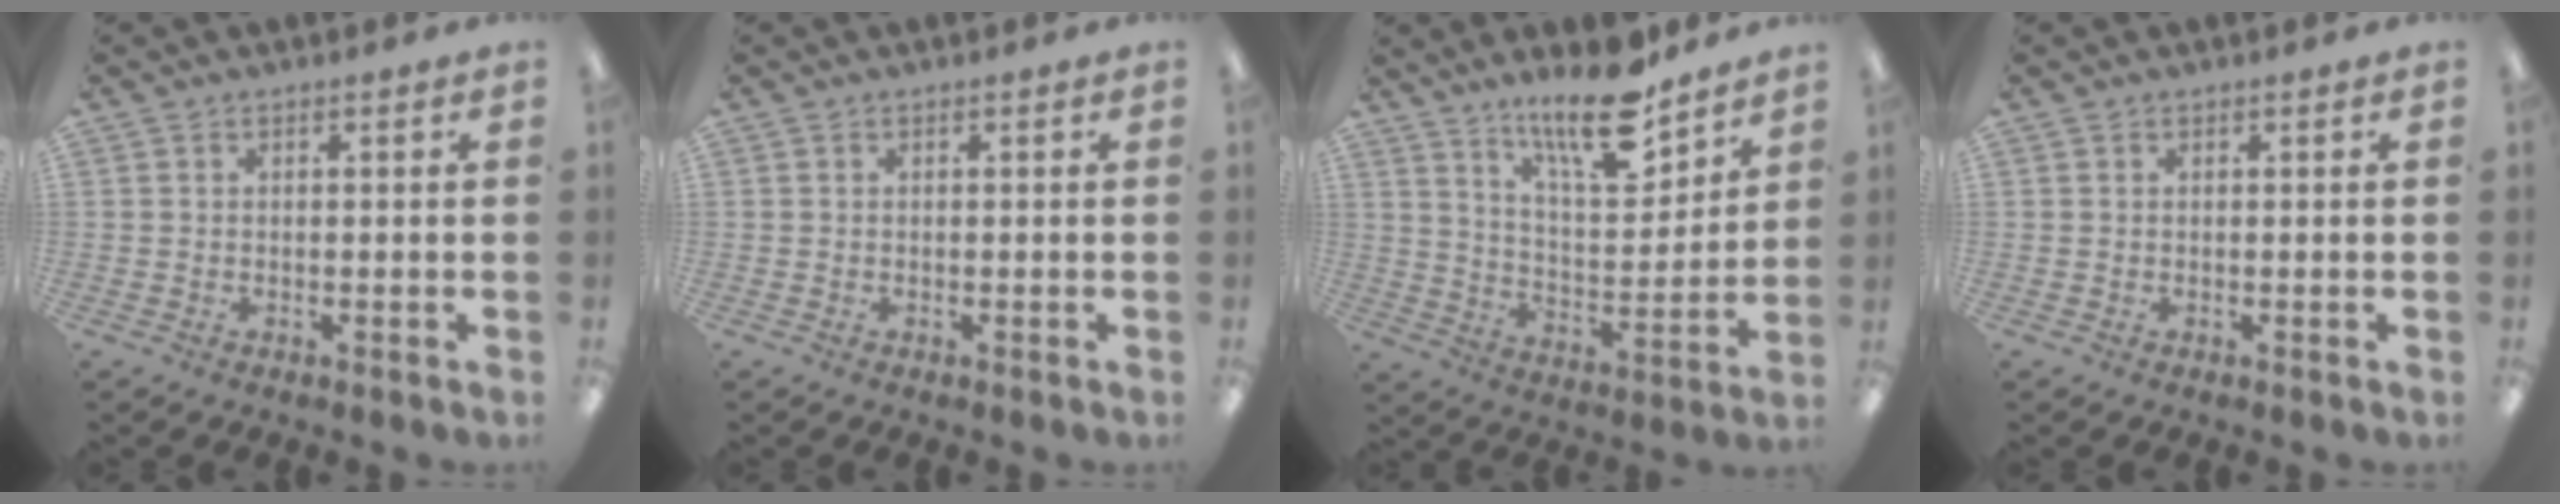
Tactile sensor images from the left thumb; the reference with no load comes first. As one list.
[{"total": 0.0}, {"total": 15.5, "force": [12.0, 4.2, 8.9], "torque": [-0.141, -0.075, 0.200]}, {"total": 0.0}]